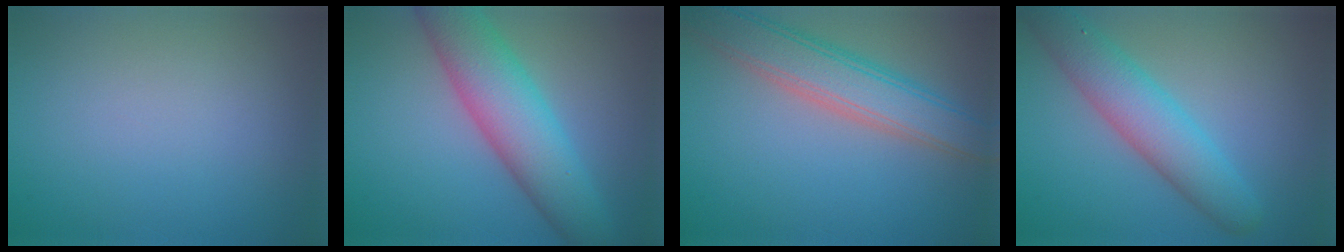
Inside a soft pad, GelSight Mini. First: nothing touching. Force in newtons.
{"total": 7.6, "press": 7.6, "slide": 0.2}
{"total": 6.0, "press": 6.0, "slide": 0.4}
{"total": 5.7, "press": 5.7, "slide": 0.1}